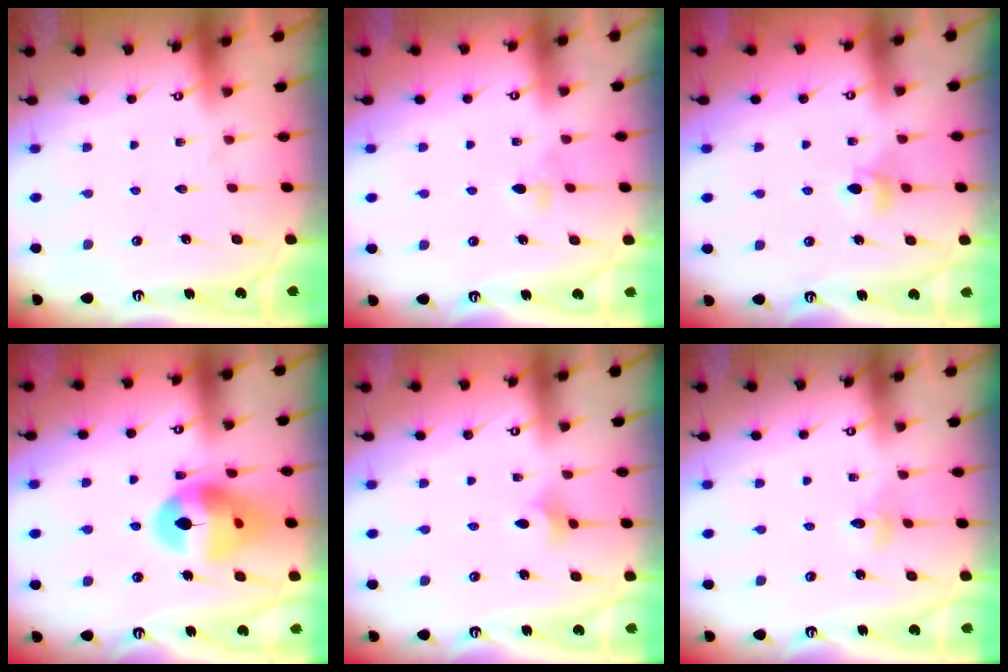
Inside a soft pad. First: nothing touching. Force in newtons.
{"total": 3.1, "press": 2.9, "slide": 0.9}
{"total": 5.7, "press": 5.6, "slide": 0.8}
{"total": 15.1, "press": 14.9, "slide": 2.1}
{"total": 3.0, "press": 2.9, "slide": 0.7}
{"total": 2.8, "press": 2.7, "slide": 0.3}